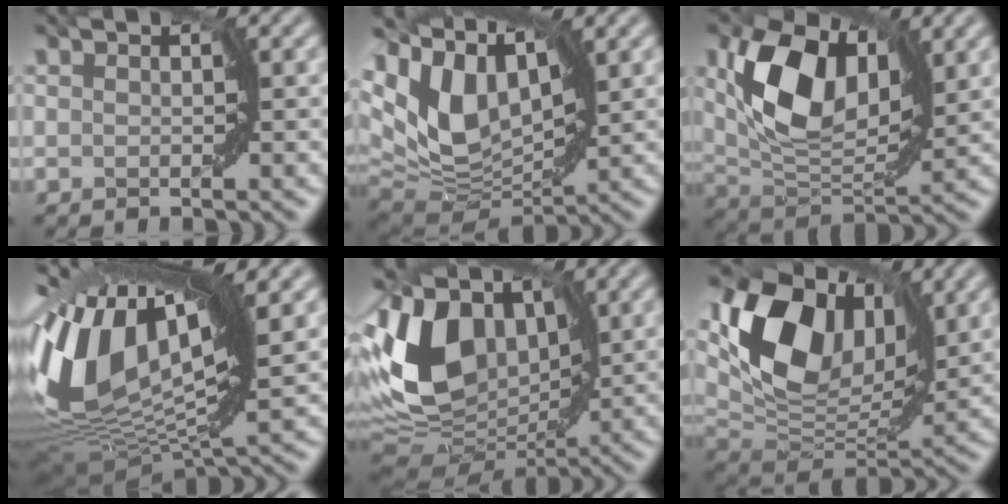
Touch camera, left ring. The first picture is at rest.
{"total": 8.5, "force": [4.1, 4.8, 5.7], "torque": [-0.138, 0.002, 0.077]}
{"total": 9.5, "force": [2.9, 5.3, 7.3], "torque": [-0.152, -0.002, 0.051]}
{"total": 14.2, "force": [2.5, 6.8, 12.2], "torque": [-0.271, 0.018, 0.033]}
{"total": 12.8, "force": [2.4, 8.3, 9.4], "torque": [-0.203, 0.009, 0.034]}
{"total": 10.0, "force": [3.5, 6.8, 6.4], "torque": [-0.132, -0.008, 0.066]}